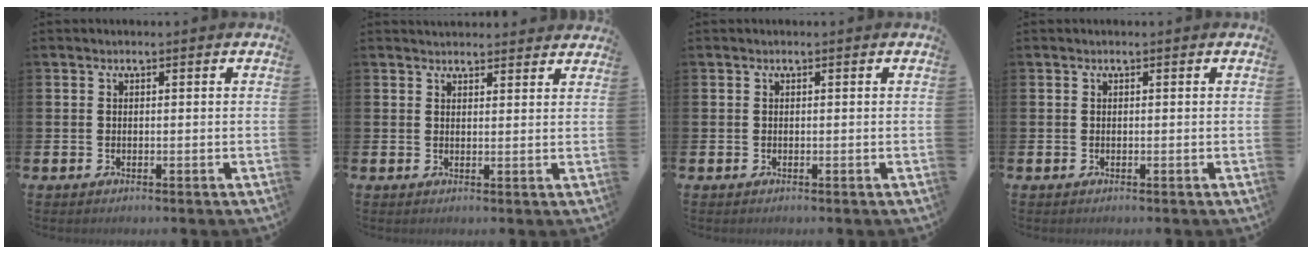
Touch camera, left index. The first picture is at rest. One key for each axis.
{"total": 2.6, "fx": 2.5, "fy": 0.5, "fz": -0.1, "tx": 0.008, "ty": -0.013, "tz": 0.045}
{"total": 0.0}
{"total": 0.0}